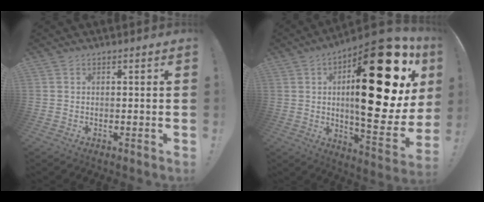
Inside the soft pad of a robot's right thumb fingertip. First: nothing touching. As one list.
[{"total": 34.3, "force": [8.7, 11.8, 31.0], "torque": [-0.459, -0.058, 0.152]}]